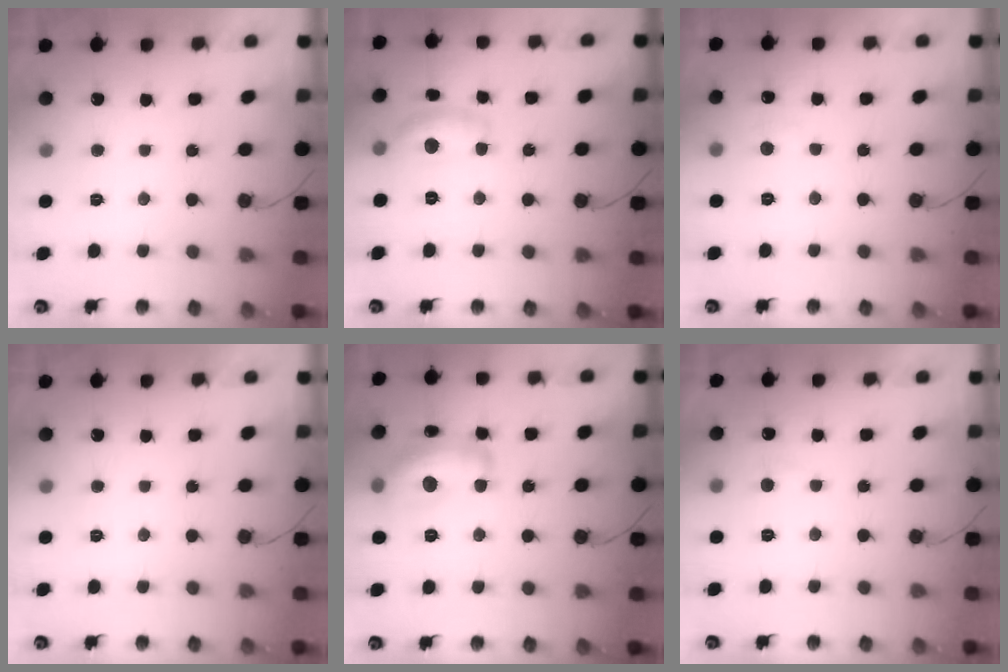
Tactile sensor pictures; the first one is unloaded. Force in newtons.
{"total": 11.7, "press": 11.7, "slide": 0.7}
{"total": 5.2, "press": 5.2, "slide": 0.6}
{"total": 0.0}
{"total": 15.2, "press": 15.1, "slide": 1.0}
{"total": 4.1, "press": 4.0, "slide": 0.5}